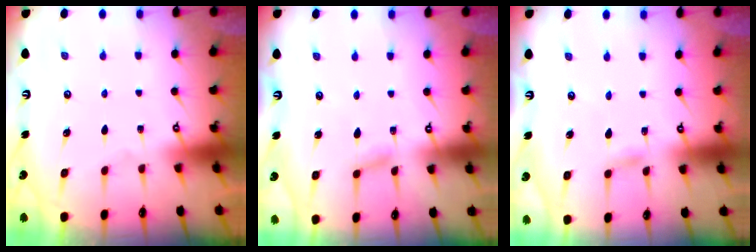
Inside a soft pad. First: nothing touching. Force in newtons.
{"total": 4.5, "press": 4.5, "slide": 0.3}
{"total": 2.7, "press": 2.7, "slide": 0.2}